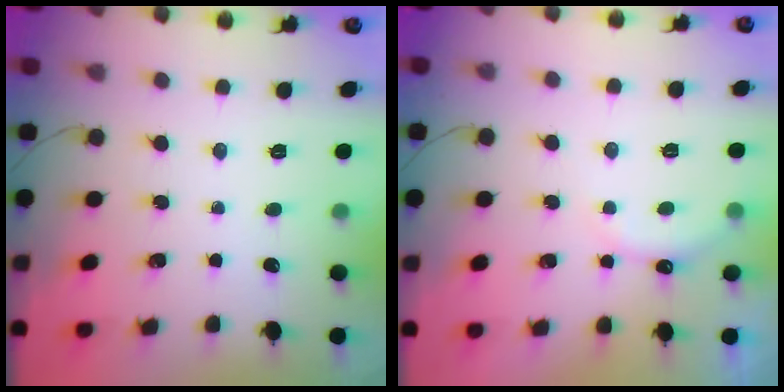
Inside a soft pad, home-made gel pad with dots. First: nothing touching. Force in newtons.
{"total": 7.2, "press": 7.2, "slide": 1.0}